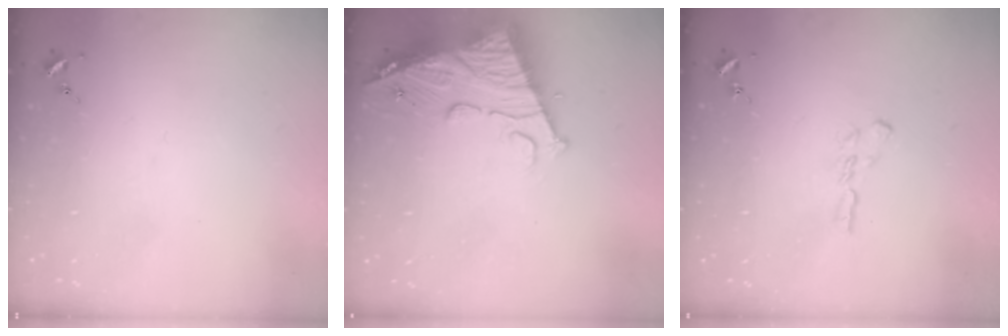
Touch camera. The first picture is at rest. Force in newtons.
{"total": 14.9, "press": 14.8, "slide": 1.5}
{"total": 5.6, "press": 5.5, "slide": 0.4}